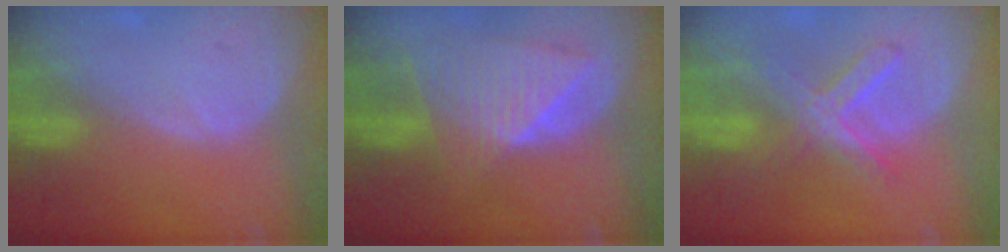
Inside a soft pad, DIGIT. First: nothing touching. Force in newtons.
{"total": 9.0, "press": 8.0, "slide": 4.2}
{"total": 7.2, "press": 6.3, "slide": 3.6}